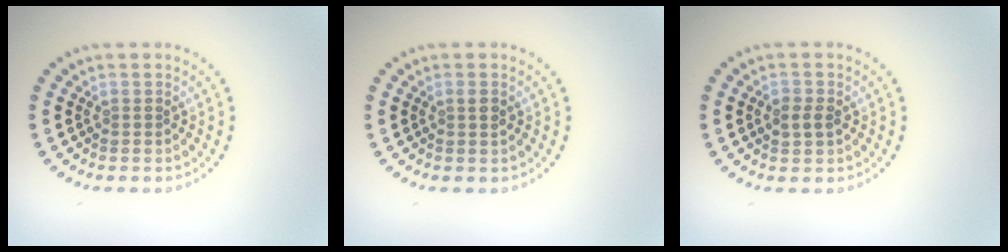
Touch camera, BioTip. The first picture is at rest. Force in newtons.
{"total": 0.9, "press": 0.8, "slide": 0.5}
{"total": 1.6, "press": 1.5, "slide": 0.2}